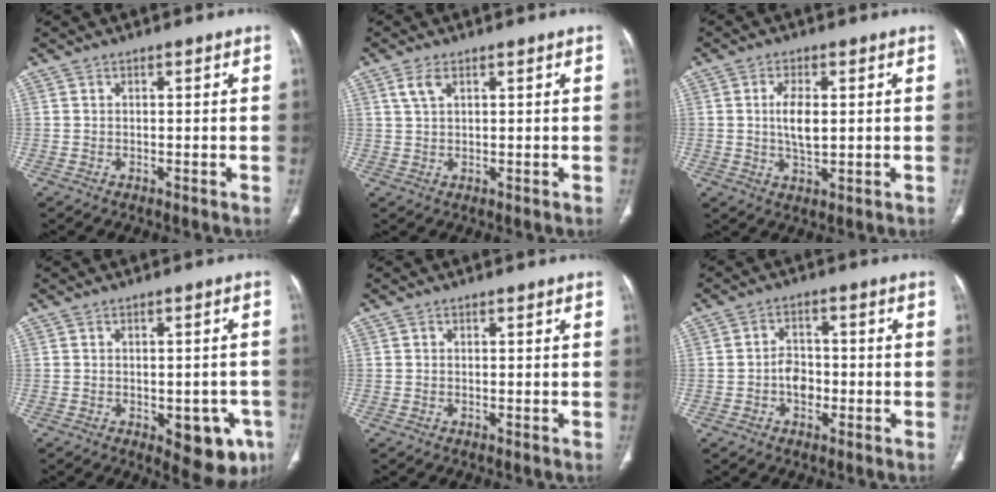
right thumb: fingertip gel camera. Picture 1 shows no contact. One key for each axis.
{"total": 2.7, "fx": 1.4, "fy": 1.2, "fz": 2.0, "tx": -0.047, "ty": 0.004, "tz": 0.036}
{"total": 5.5, "fx": 0.6, "fy": 2.4, "fz": 4.9, "tx": -0.091, "ty": -0.008, "tz": 0.012}
{"total": 9.9, "fx": -3.9, "fy": 4.9, "fz": 7.6, "tx": -0.056, "ty": 0.007, "tz": -0.039}
{"total": 0.0}
{"total": 4.4, "fx": -1.3, "fy": 3.2, "fz": 2.7, "tx": -0.031, "ty": 0.016, "tz": -0.027}